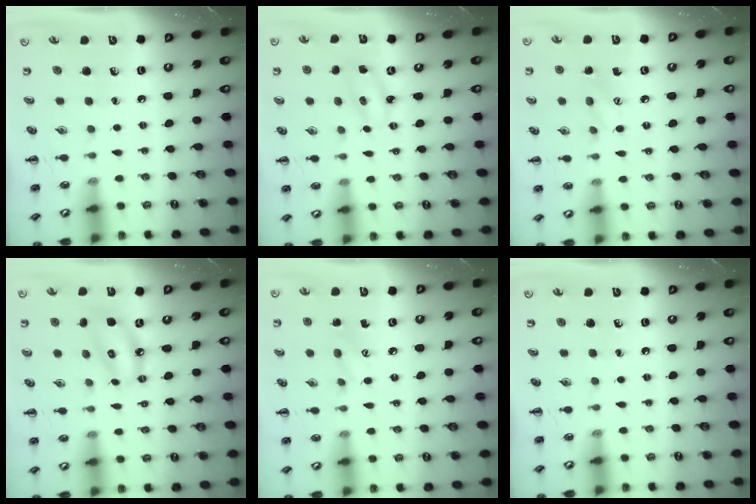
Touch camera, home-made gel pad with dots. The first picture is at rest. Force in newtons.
{"total": 2.8, "press": 2.8, "slide": 0.6}
{"total": 6.4, "press": 6.2, "slide": 1.6}
{"total": 9.8, "press": 9.4, "slide": 2.4}
{"total": 6.4, "press": 6.2, "slide": 1.6}
{"total": 0.0}